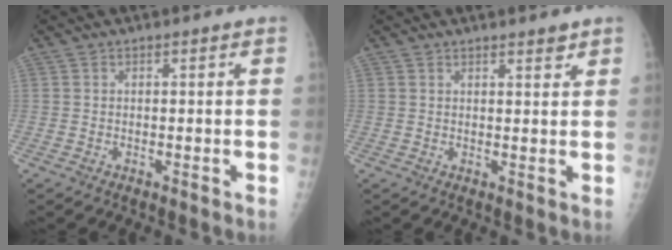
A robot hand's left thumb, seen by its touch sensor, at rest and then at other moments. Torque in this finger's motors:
{"motor_torque": [-0.03, 0.08, -0.24, -0.29, 0.02]}